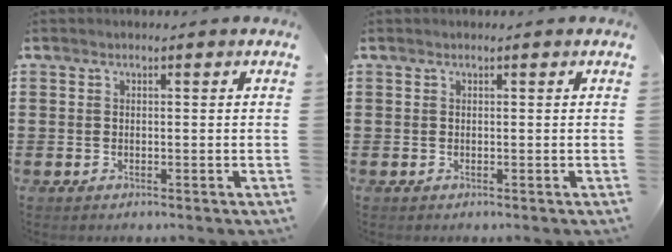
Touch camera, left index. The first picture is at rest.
{"total": 0.0}